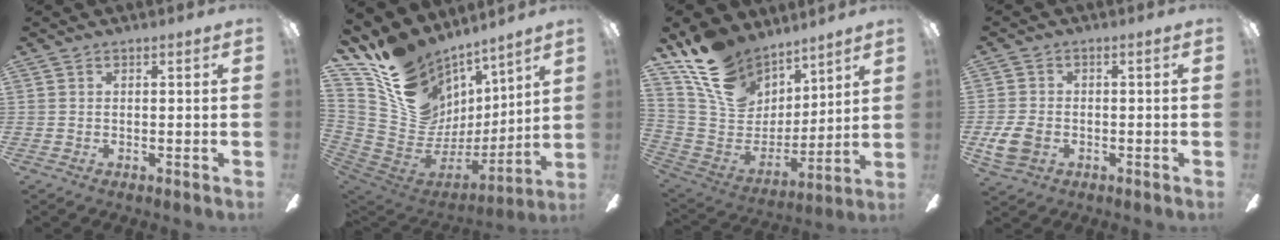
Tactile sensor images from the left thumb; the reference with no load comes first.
{"total": 18.3, "force": [12.4, 12.2, 5.7], "torque": [-0.112, -0.102, 0.249]}
{"total": 19.0, "force": [12.8, 12.1, 7.2], "torque": [-0.150, -0.075, 0.246]}
{"total": 6.1, "force": [-2.0, 4.3, 3.9], "torque": [-0.086, 0.001, -0.038]}